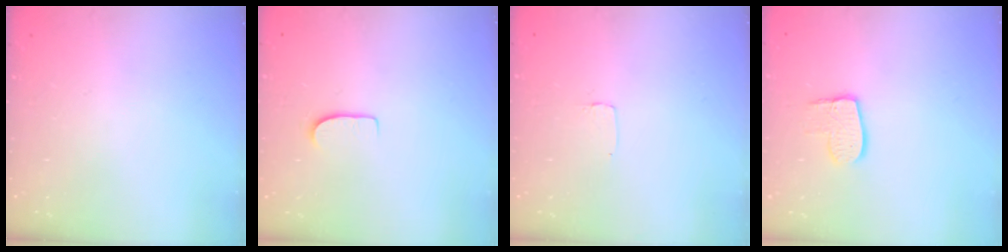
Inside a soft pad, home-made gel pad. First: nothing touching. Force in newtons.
{"total": 6.1, "press": 6.1, "slide": 0.5}
{"total": 2.6, "press": 2.6, "slide": 0.2}
{"total": 8.7, "press": 8.6, "slide": 0.7}